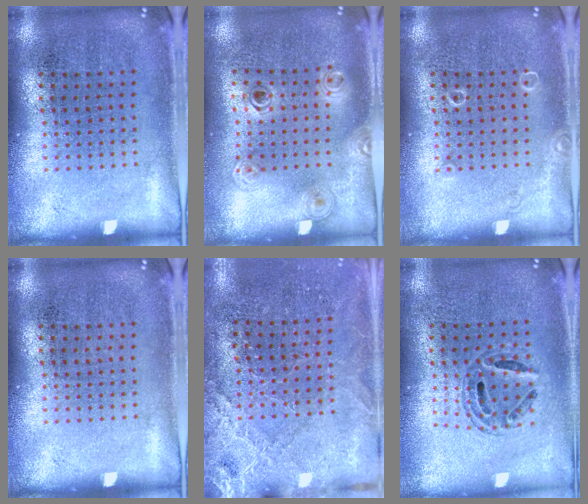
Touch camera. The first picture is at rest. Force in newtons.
{"total": 1.2, "press": 1.1, "slide": 0.5}
{"total": 0.7, "press": 0.7, "slide": 0.1}
{"total": 0.0}
{"total": 2.7, "press": 2.7, "slide": 0.3}
{"total": 0.7, "press": 0.7, "slide": 0.3}